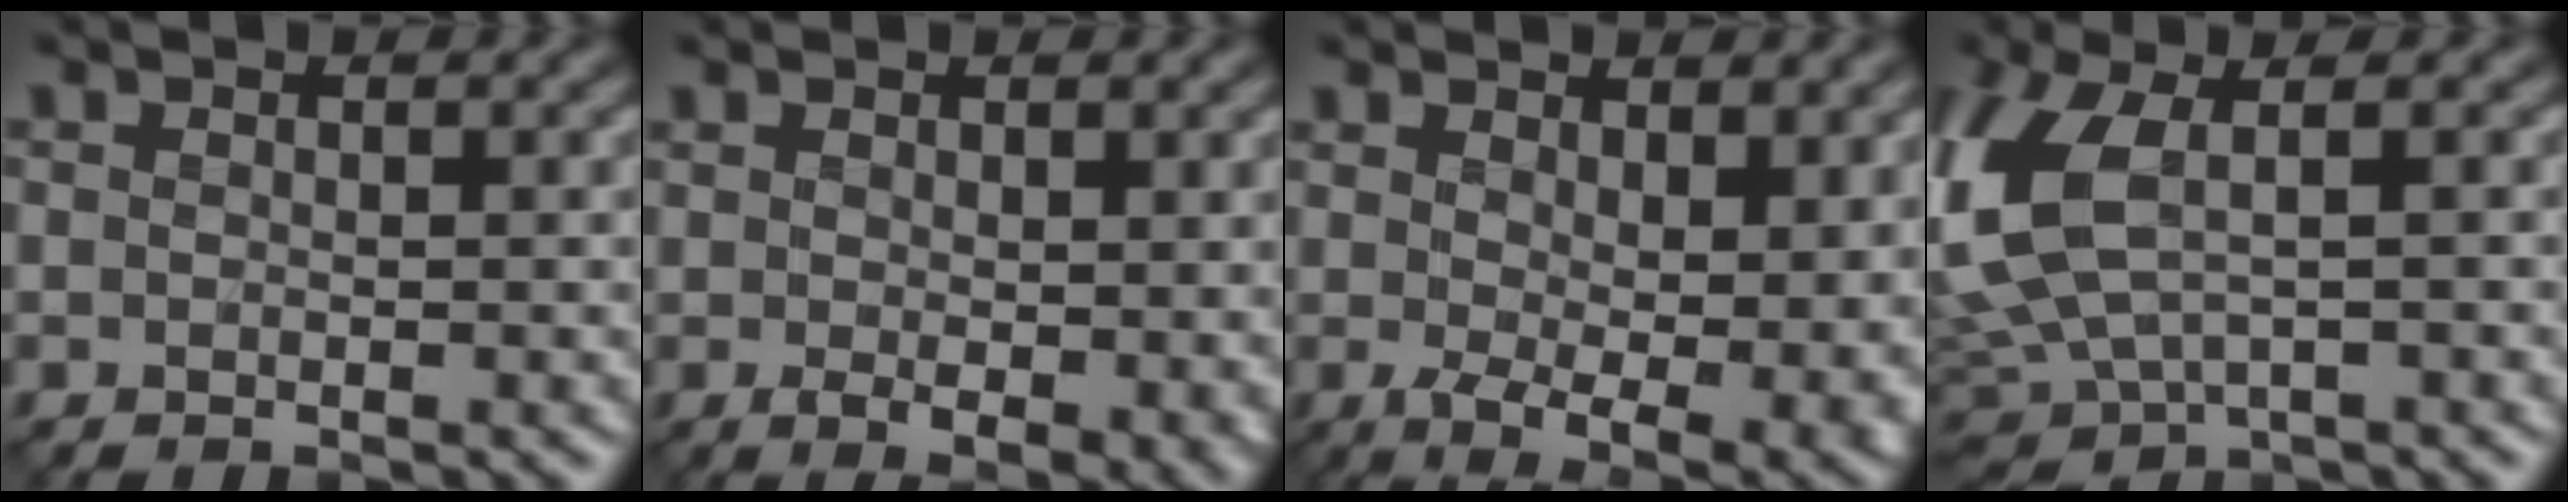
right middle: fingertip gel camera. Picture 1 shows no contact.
{"total": 3.8, "force": [0.1, 1.5, 3.5], "torque": [-0.058, -0.011, 0.010]}
{"total": 9.0, "force": [0.6, 4.6, 7.7], "torque": [-0.124, -0.022, 0.028]}
{"total": 7.3, "force": [0.4, 3.9, 6.2], "torque": [-0.161, -0.005, 0.007]}